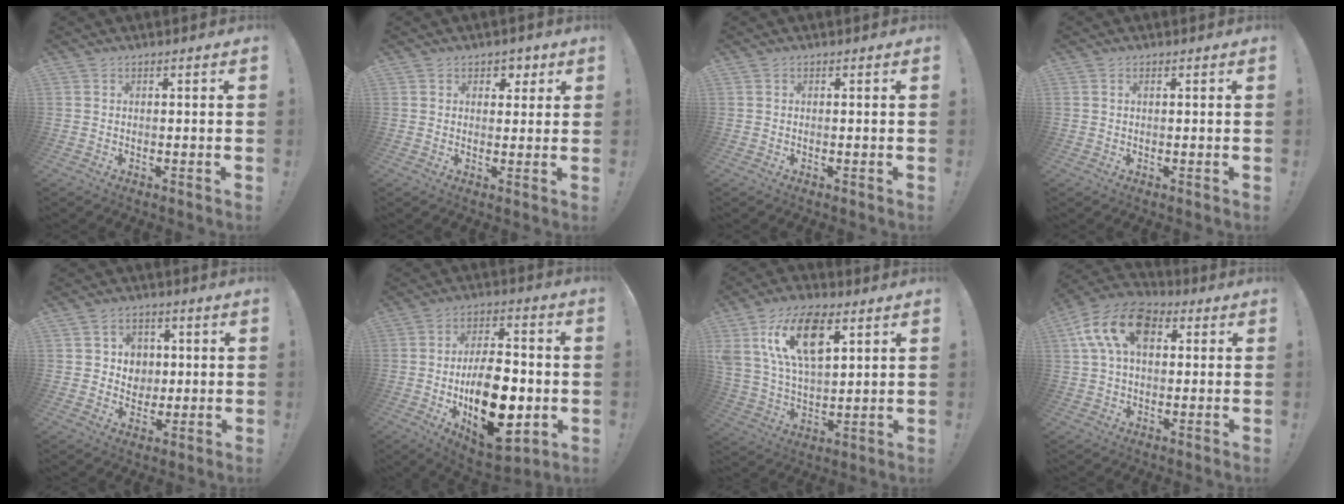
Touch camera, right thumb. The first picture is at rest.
{"total": 3.8, "force": [2.0, 3.0, 1.0], "torque": [0.002, -0.013, 0.033]}
{"total": 0.0}
{"total": 0.8, "force": [0.3, 0.3, 0.6], "torque": [-0.019, 0.004, 0.007]}
{"total": 6.6, "force": [1.8, 6.3, 1.0], "torque": [-0.019, -0.016, 0.040]}
{"total": 21.5, "force": [-4.2, 11.9, 17.4], "torque": [-0.278, 0.008, -0.054]}
{"total": 17.7, "force": [8.0, 9.5, 12.6], "torque": [-0.237, -0.021, 0.144]}
{"total": 16.0, "force": [5.2, 9.9, 11.5], "torque": [-0.211, -0.001, 0.096]}